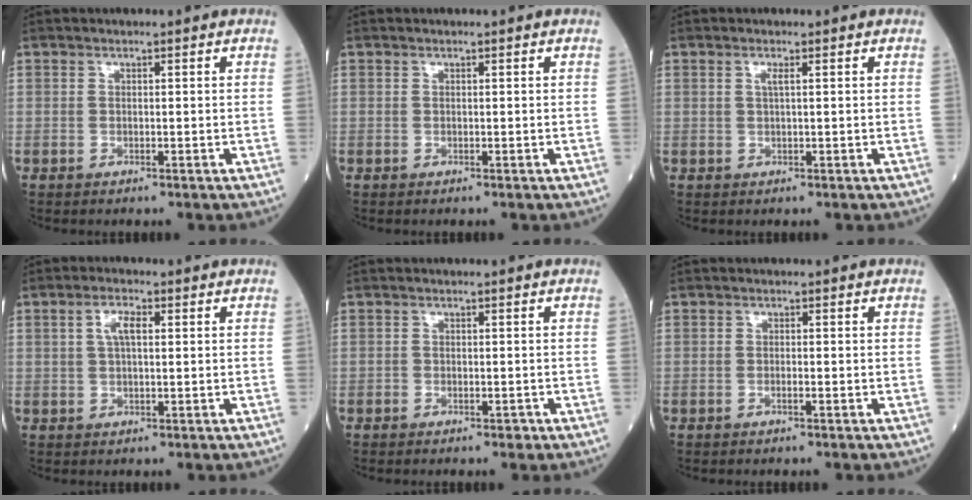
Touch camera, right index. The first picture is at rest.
{"total": 0.0}
{"total": 1.0, "force": [0.3, -0.1, 0.9], "torque": [-0.023, 0.001, 0.006]}
{"total": 3.3, "force": [0.9, 1.0, 3.0], "torque": [-0.062, 0.008, 0.018]}
{"total": 1.0, "force": [-0.7, 0.6, 0.5], "torque": [-0.003, 0.002, -0.010]}
{"total": 0.6, "force": [-0.3, 0.0, 0.4], "torque": [-0.007, 0.002, -0.008]}